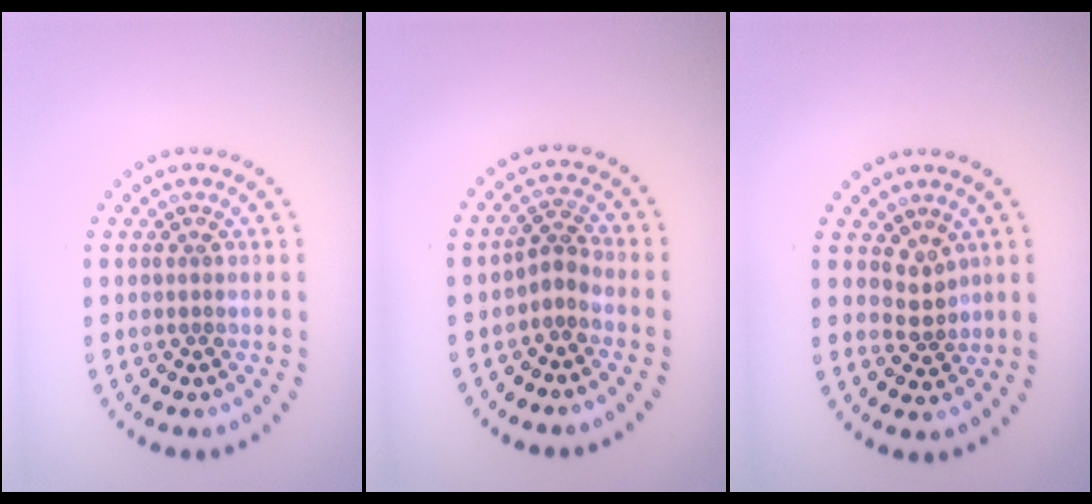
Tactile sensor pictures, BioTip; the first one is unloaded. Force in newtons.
{"total": 1.9, "press": 1.3, "slide": 1.4}
{"total": 1.8, "press": 1.3, "slide": 1.3}